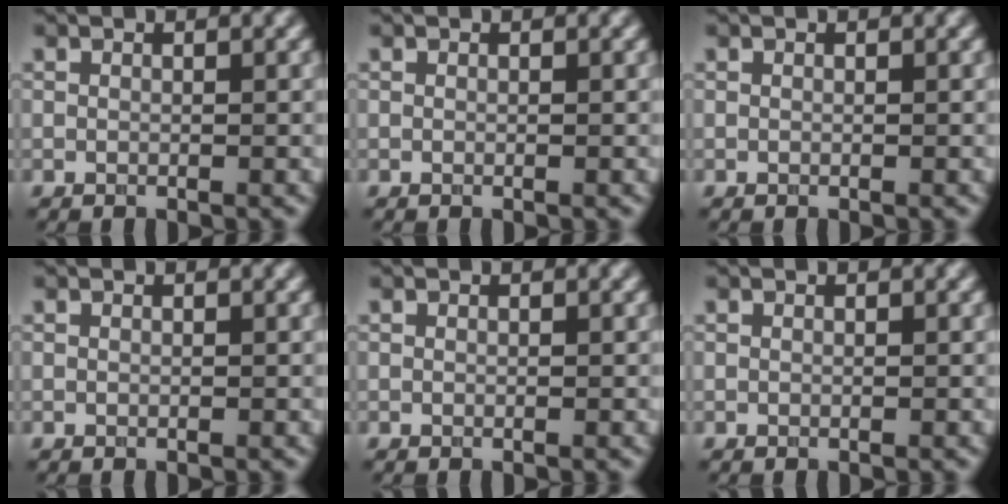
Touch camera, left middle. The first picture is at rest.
{"total": 0.0}
{"total": 0.0}
{"total": 0.0}
{"total": 0.0}
{"total": 0.0}